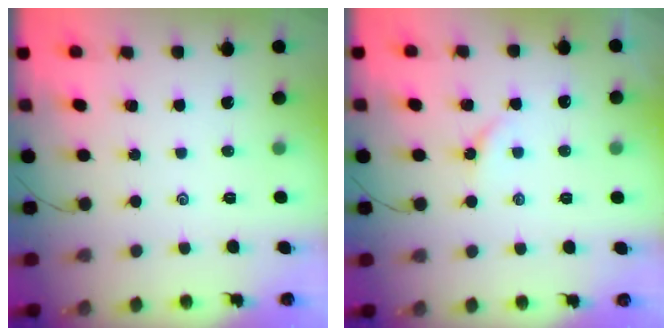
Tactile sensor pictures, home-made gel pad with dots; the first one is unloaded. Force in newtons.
{"total": 4.3, "press": 4.2, "slide": 0.7}